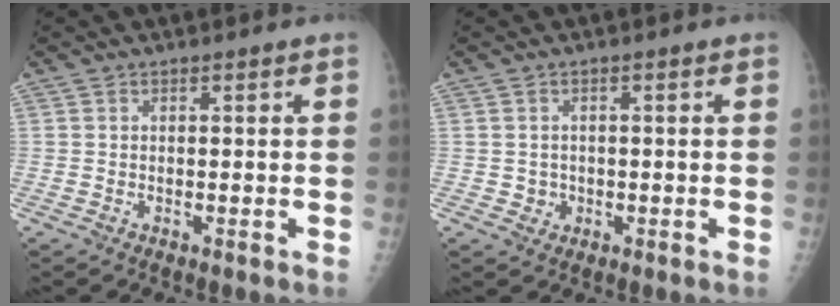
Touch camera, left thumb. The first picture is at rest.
{"total": 1.9, "force": [-0.3, 1.9, 0.3], "torque": [0.002, 0.006, -0.002]}